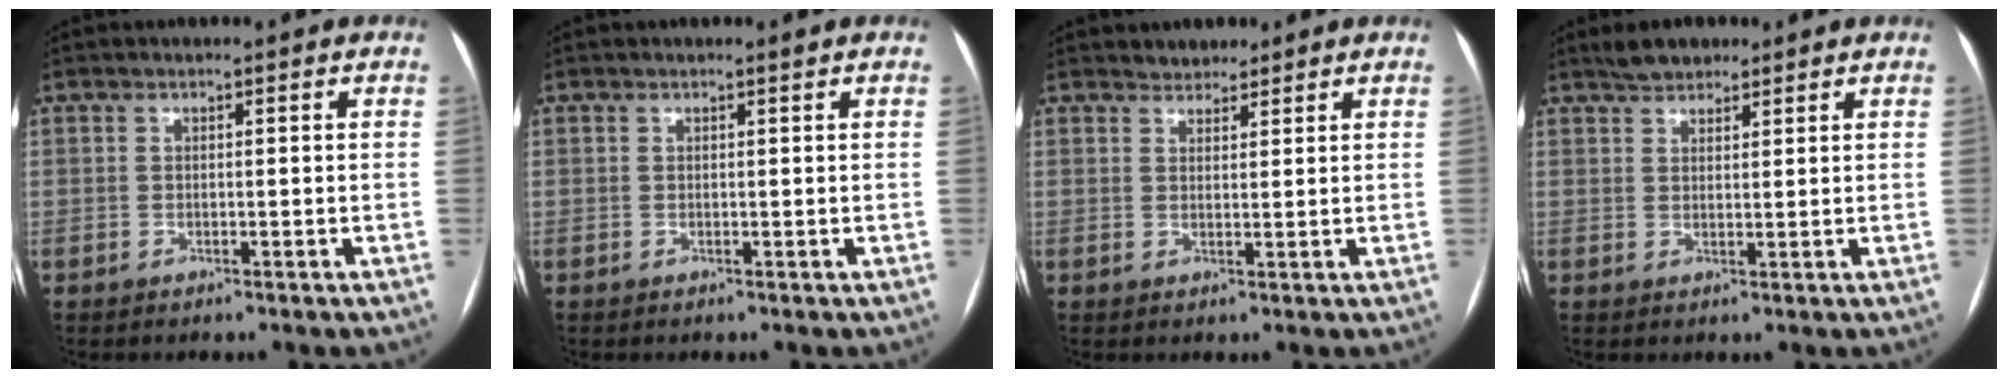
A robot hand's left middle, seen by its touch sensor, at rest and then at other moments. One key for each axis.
{"total": 0.7, "fx": 0.6, "fy": -0.1, "fz": 0.4, "tx": -0.012, "ty": 0.011, "tz": 0.013}
{"total": 2.4, "fx": 2.1, "fy": 1.2, "fz": 0.1, "tx": -0.004, "ty": 0.008, "tz": 0.033}
{"total": 4.0, "fx": 3.3, "fy": 1.8, "fz": 1.5, "tx": -0.032, "ty": 0.014, "tz": 0.059}